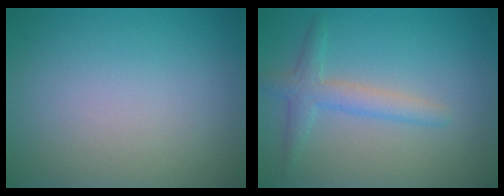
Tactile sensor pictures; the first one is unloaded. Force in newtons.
{"total": 2.3, "press": 2.3, "slide": 0.0}